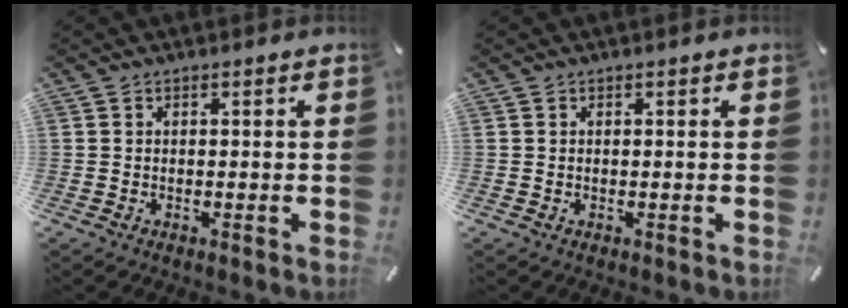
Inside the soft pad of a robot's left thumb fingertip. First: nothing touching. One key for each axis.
{"total": 0.0}